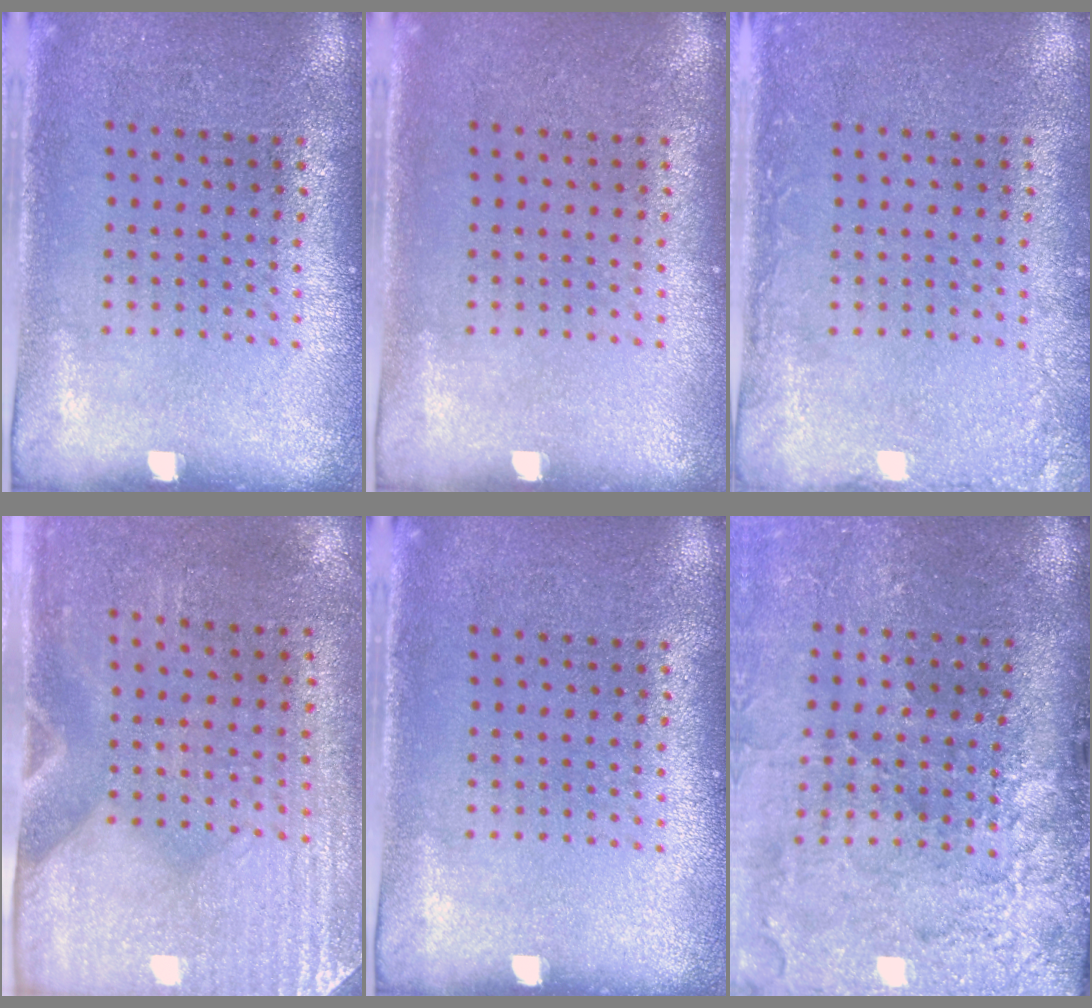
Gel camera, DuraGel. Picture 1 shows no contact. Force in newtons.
{"total": 0.0}
{"total": 1.7, "press": 1.7, "slide": 0.3}
{"total": 3.0, "press": 2.6, "slide": 1.5}
{"total": 0.0}
{"total": 4.7, "press": 3.6, "slide": 3.0}